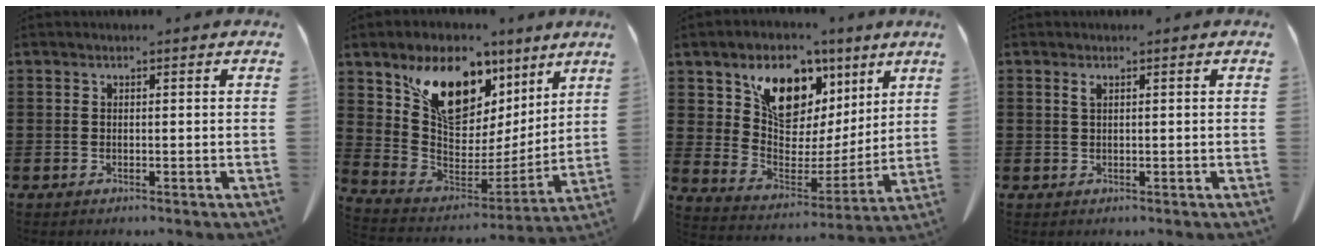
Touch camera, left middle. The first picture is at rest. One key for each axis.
{"total": 13.5, "fx": 9.3, "fy": 7.4, "fz": 6.4, "tx": -0.150, "ty": -0.044, "tz": 0.174}
{"total": 11.1, "fx": 7.0, "fy": 7.1, "fz": 4.8, "tx": -0.117, "ty": -0.035, "tz": 0.130}
{"total": 0.9, "fx": 0.5, "fy": 0.3, "fz": 0.7, "tx": -0.016, "ty": 0.001, "tz": 0.010}